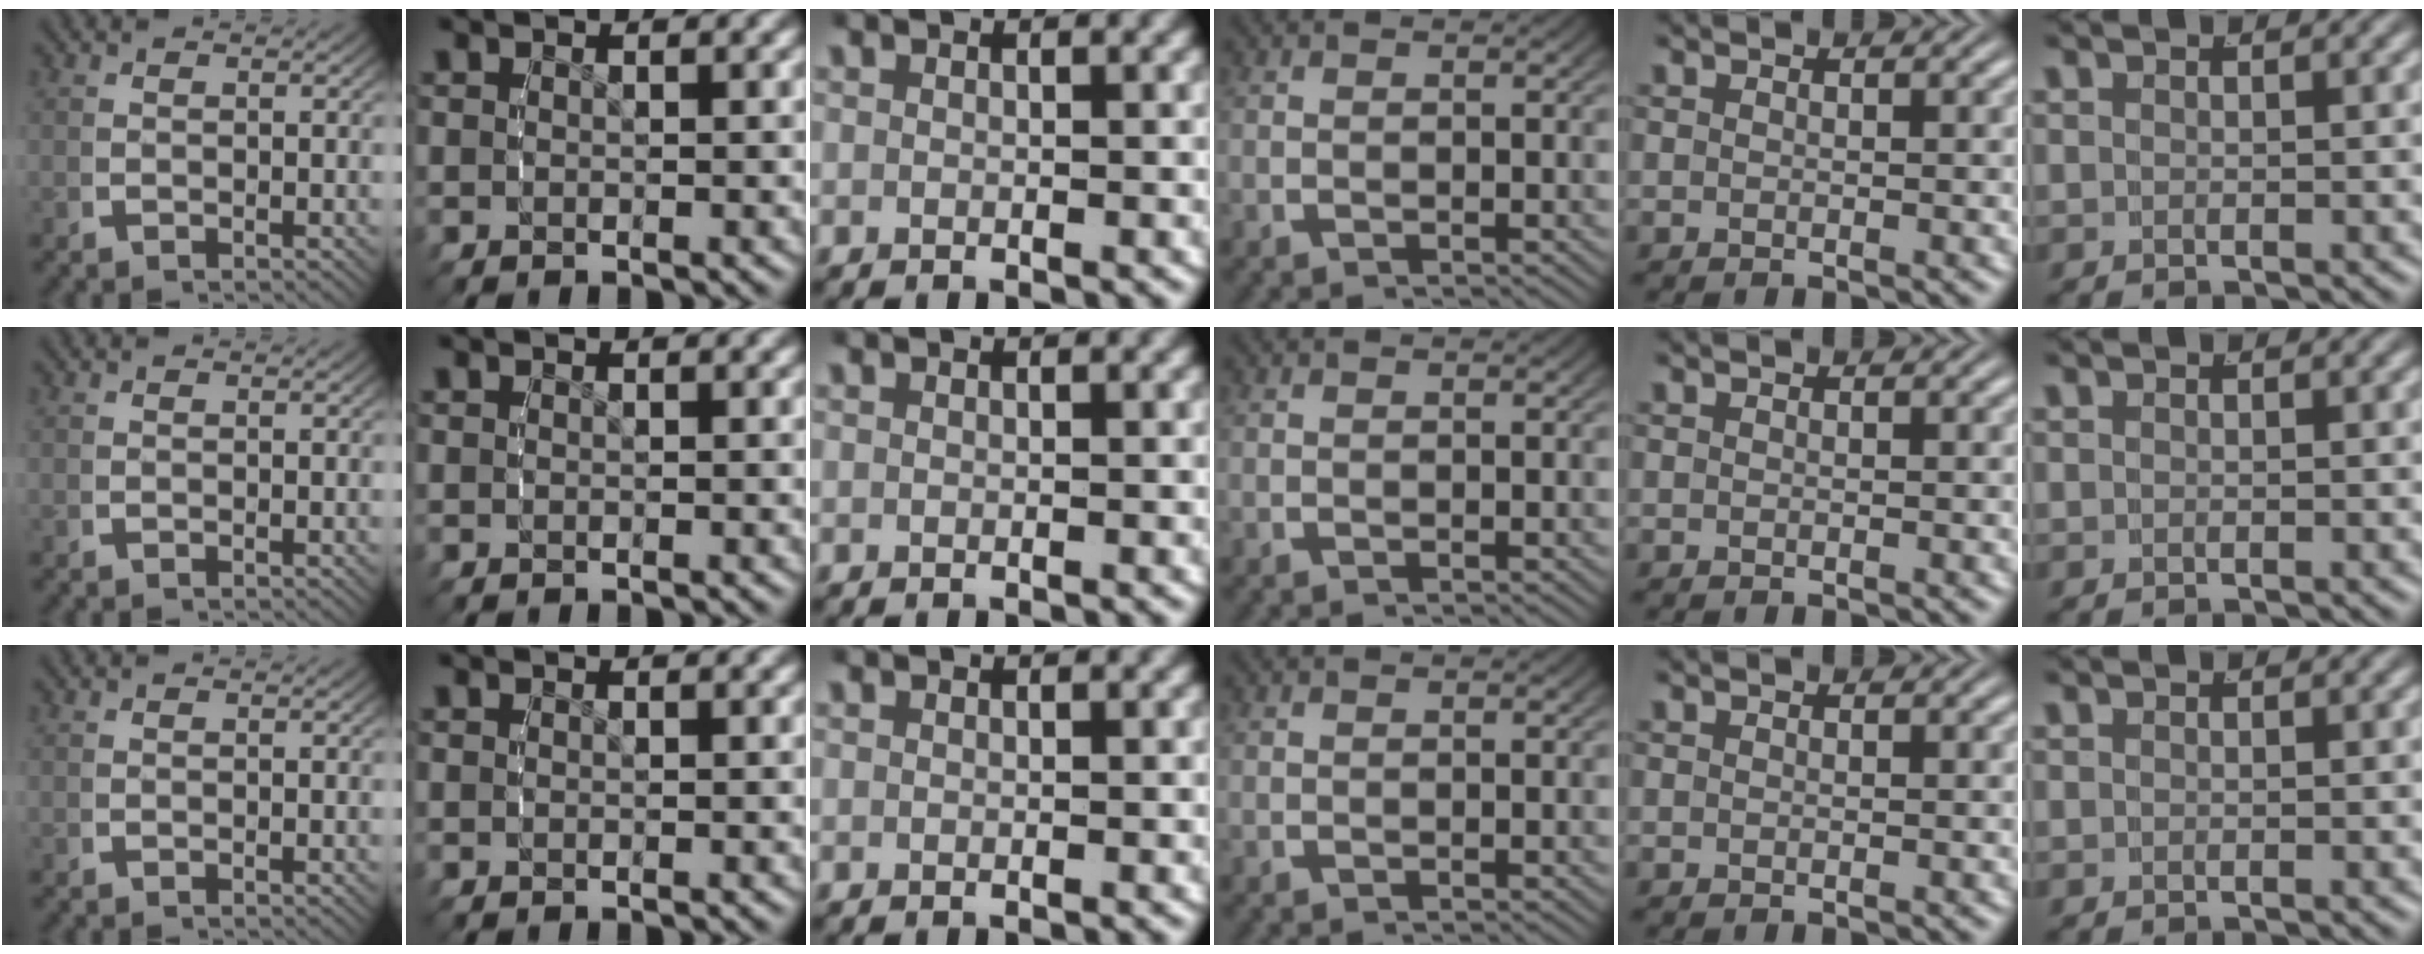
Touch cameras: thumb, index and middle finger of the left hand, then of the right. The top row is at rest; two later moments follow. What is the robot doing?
{"motion": "reach", "object": "string"}